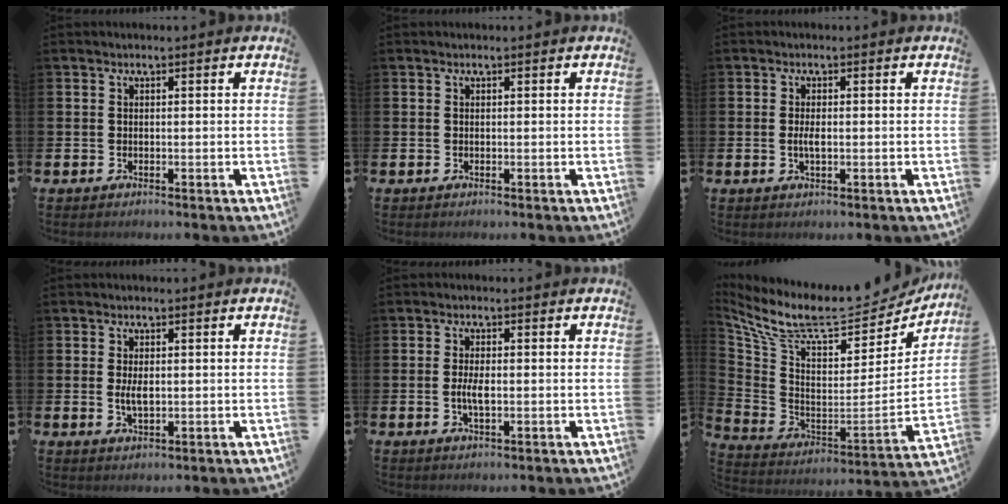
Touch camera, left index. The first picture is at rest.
{"total": 0.0}
{"total": 1.8, "force": [-0.1, 0.6, 1.7], "torque": [-0.024, -0.002, -0.004]}
{"total": 2.6, "force": [0.2, 1.2, 2.3], "torque": [-0.030, -0.003, -0.001]}
{"total": 2.6, "force": [-0.2, 1.0, 2.4], "torque": [-0.036, -0.003, -0.006]}
{"total": 9.5, "force": [7.6, 2.6, 5.0], "torque": [-0.125, -0.057, 0.126]}